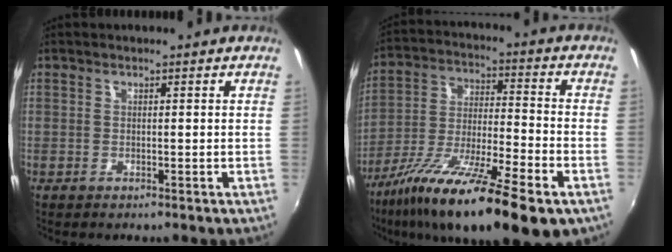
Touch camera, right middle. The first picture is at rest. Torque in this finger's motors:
{"motor_torque": [1.48, -0.66, 0.79, 0.21]}